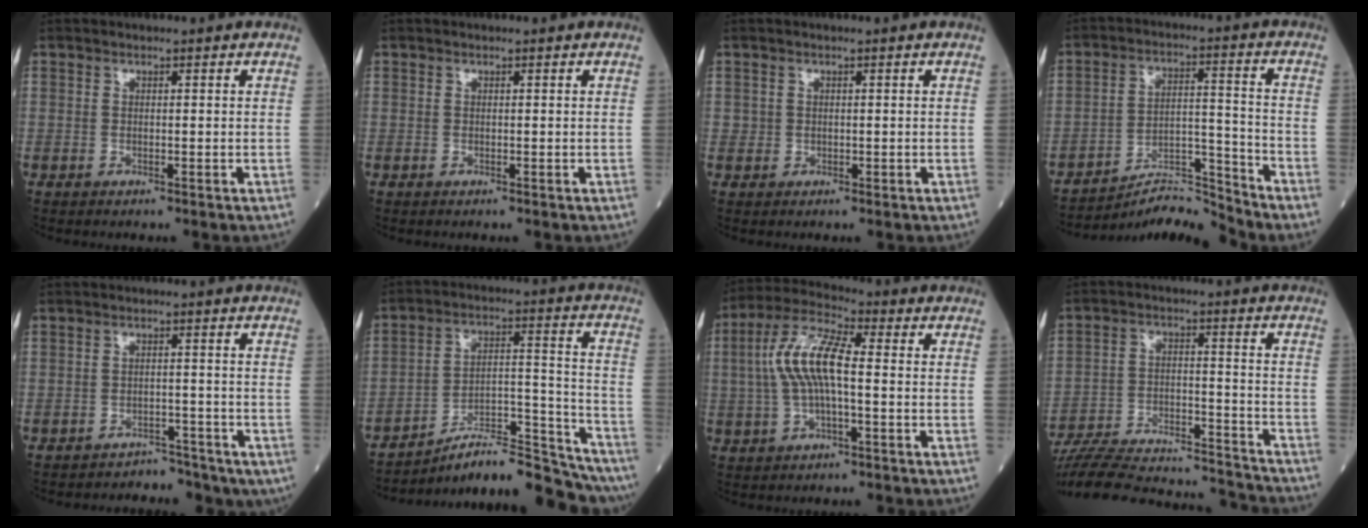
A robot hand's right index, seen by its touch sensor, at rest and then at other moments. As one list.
[{"total": 0.0}, {"total": 1.0, "force": [0.1, 0.9, 0.2], "torque": [0.001, 0.002, 0.002]}, {"total": 8.6, "force": [-8.5, -1.2, 0.6], "torque": [-0.007, 0.036, -0.147]}, {"total": 5.3, "force": [-4.4, 3.0, -0.2], "torque": [0.015, 0.022, -0.056]}, {"total": 16.9, "force": [-15.8, 1.1, 5.9], "torque": [-0.076, 0.044, -0.244]}, {"total": 9.9, "force": [0.2, 2.7, 9.5], "torque": [-0.205, 0.022, -0.001]}, {"total": 22.5, "force": [-21.4, 3.0, 6.3], "torque": [-0.125, -0.002, -0.317]}]